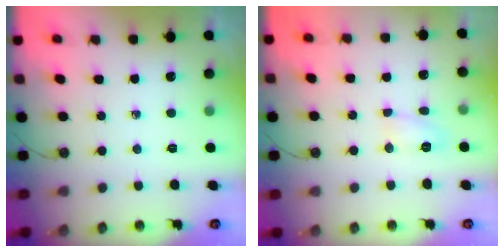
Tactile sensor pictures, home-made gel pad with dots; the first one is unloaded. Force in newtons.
{"total": 5.3, "press": 5.3, "slide": 0.5}